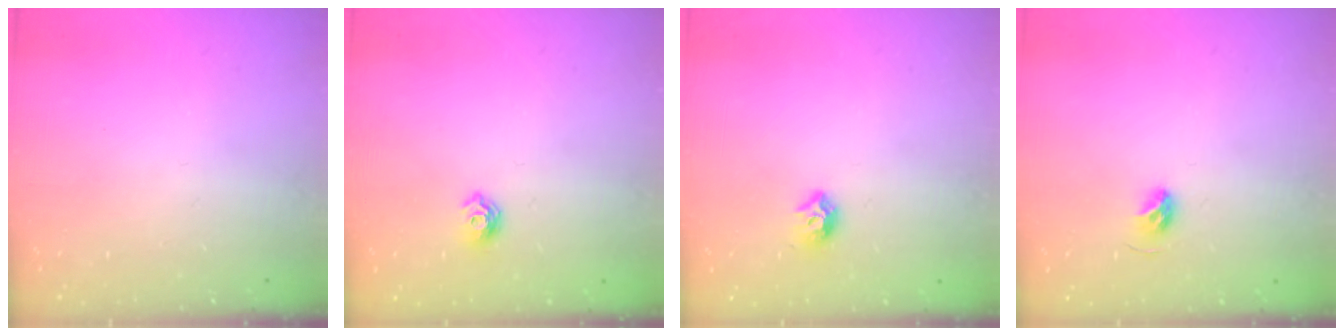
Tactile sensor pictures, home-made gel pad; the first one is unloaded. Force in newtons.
{"total": 7.3, "press": 7.2, "slide": 0.8}
{"total": 7.9, "press": 7.8, "slide": 1.0}
{"total": 5.4, "press": 5.2, "slide": 1.2}